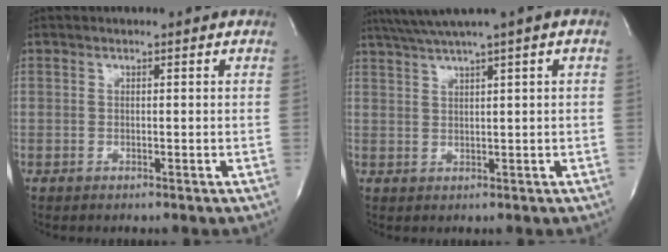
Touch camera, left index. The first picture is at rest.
{"total": 5.8, "force": [3.9, -1.1, 4.2], "torque": [-0.081, 0.023, 0.072]}